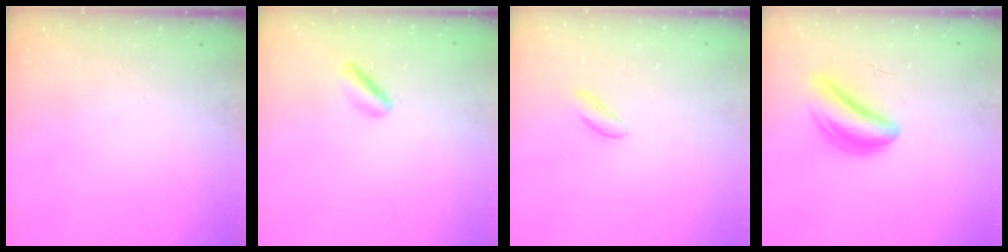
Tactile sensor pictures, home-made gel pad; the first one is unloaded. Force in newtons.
{"total": 2.0, "press": 2.0, "slide": 0.3}
{"total": 1.3, "press": 1.2, "slide": 0.5}
{"total": 4.8, "press": 4.4, "slide": 1.9}